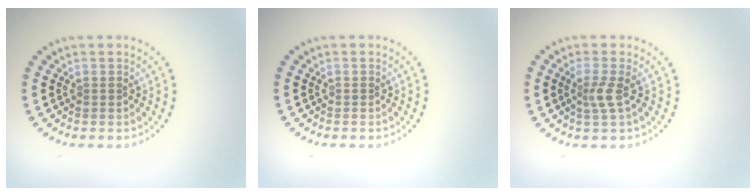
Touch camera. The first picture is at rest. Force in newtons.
{"total": 0.0}
{"total": 1.8, "press": 1.4, "slide": 1.2}